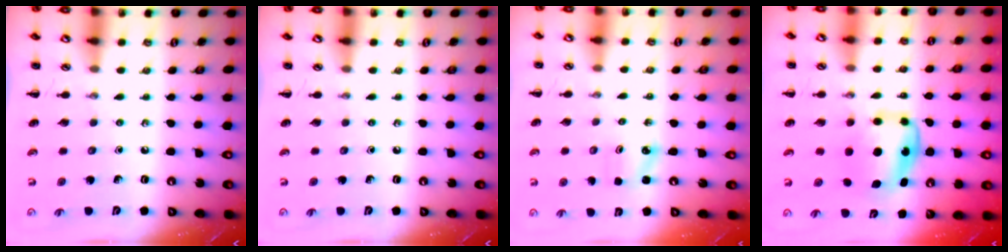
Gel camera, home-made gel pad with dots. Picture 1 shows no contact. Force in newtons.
{"total": 0.0}
{"total": 2.6, "press": 2.5, "slide": 0.7}
{"total": 5.5, "press": 5.5, "slide": 0.8}